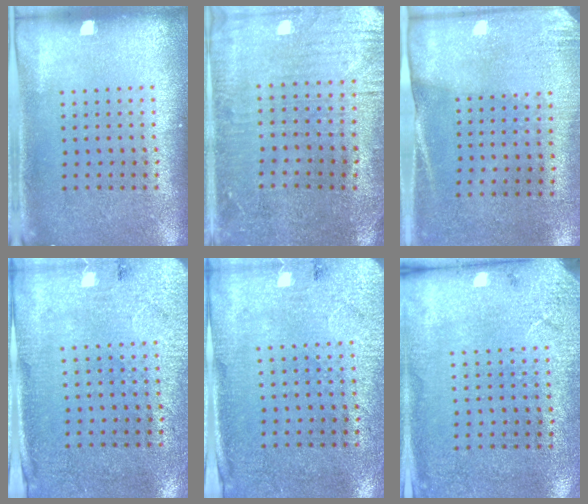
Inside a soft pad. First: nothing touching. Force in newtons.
{"total": 0.9, "press": 0.7, "slide": 0.6}
{"total": 2.7, "press": 2.4, "slide": 1.3}
{"total": 2.6, "press": 2.2, "slide": 1.4}
{"total": 2.6, "press": 2.2, "slide": 1.4}
{"total": 2.7, "press": 2.2, "slide": 1.5}